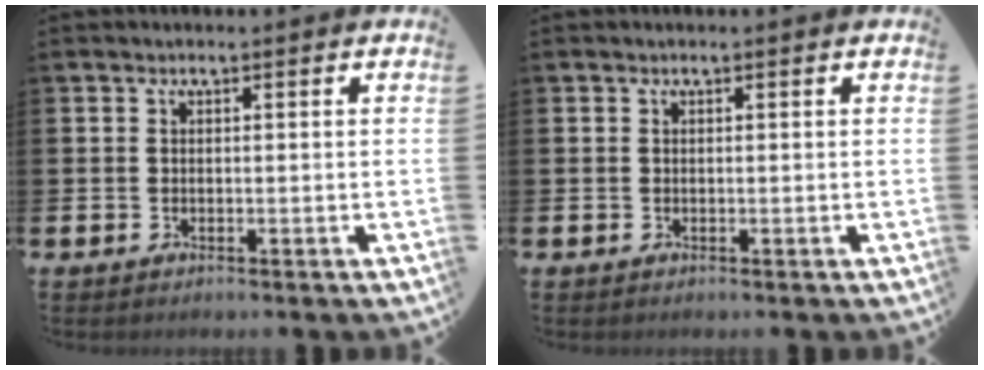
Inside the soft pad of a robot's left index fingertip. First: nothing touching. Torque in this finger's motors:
{"motor_torque": [0.14, -0.08, 0.04, -0.01]}